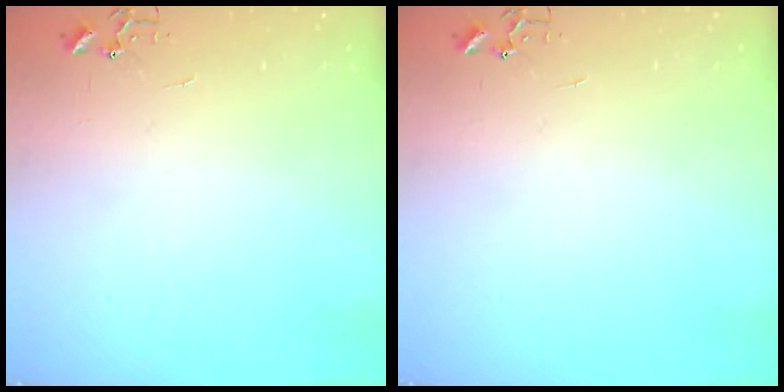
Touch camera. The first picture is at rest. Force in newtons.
{"total": 0.0}